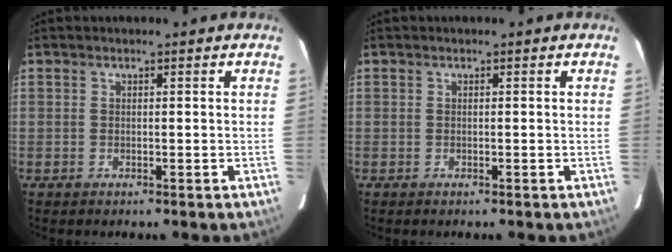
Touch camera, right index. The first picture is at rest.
{"total": 0.0}